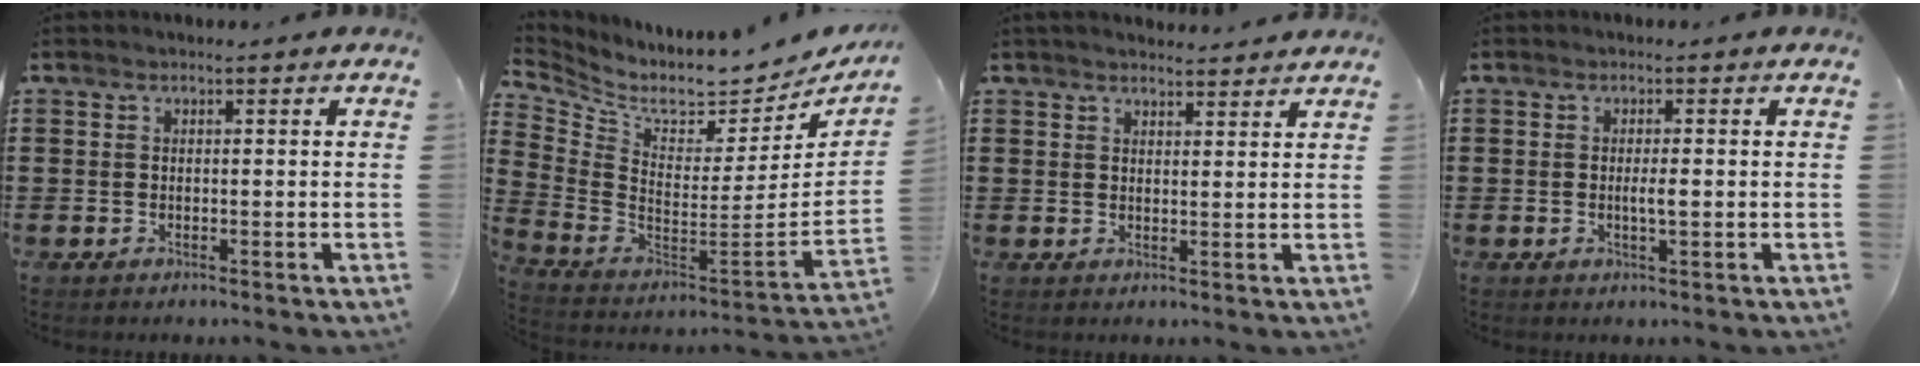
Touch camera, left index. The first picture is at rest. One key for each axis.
{"total": 5.9, "fx": 4.6, "fy": 2.2, "fz": 3.1, "tx": -0.080, "ty": -0.057, "tz": 0.071}
{"total": 2.2, "fx": 2.2, "fy": 0.1, "fz": 0.2, "tx": -0.010, "ty": -0.002, "tz": 0.043}
{"total": 1.9, "fx": -0.1, "fy": 0.2, "fz": 1.9, "tx": -0.035, "ty": -0.004, "tz": -0.003}